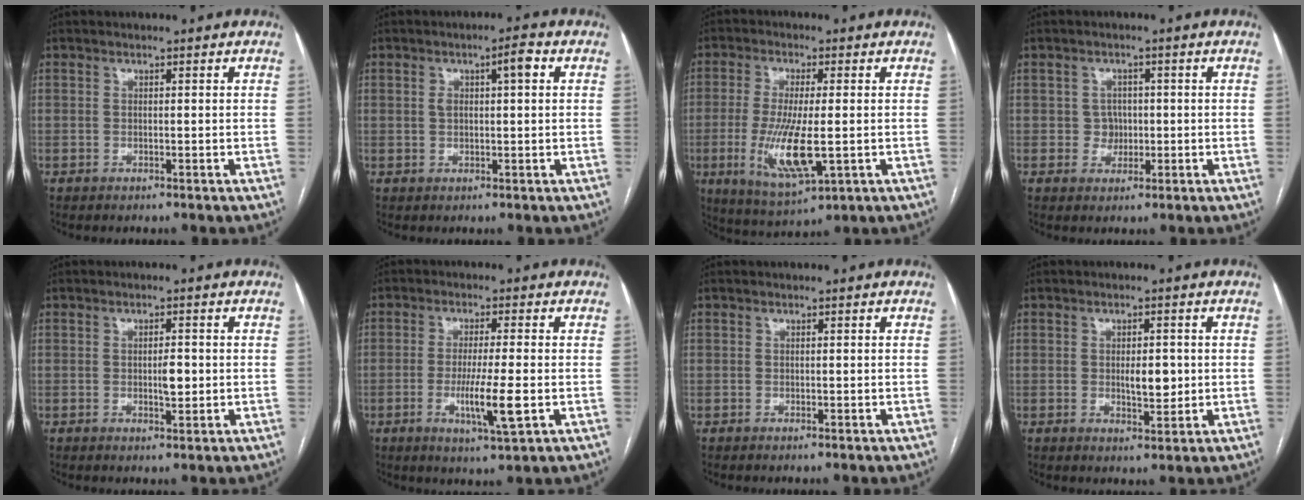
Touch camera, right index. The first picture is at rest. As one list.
[{"total": 4.2, "force": [1.3, 1.1, 3.8], "torque": [-0.070, 0.019, 0.024]}, {"total": 10.6, "force": [-2.0, 2.3, 10.2], "torque": [-0.209, -0.028, -0.029]}, {"total": 2.7, "force": [-0.1, 2.6, 0.5], "torque": [0.001, 0.006, -0.001]}, {"total": 2.5, "force": [-0.2, 0.8, 2.3], "torque": [-0.038, 0.001, -0.001]}, {"total": 7.6, "force": [-1.9, 0.0, 7.4], "torque": [-0.135, -0.020, -0.033]}, {"total": 0.0}, {"total": 4.0, "force": [0.0, 1.6, 3.7], "torque": [-0.056, -0.003, 0.004]}]